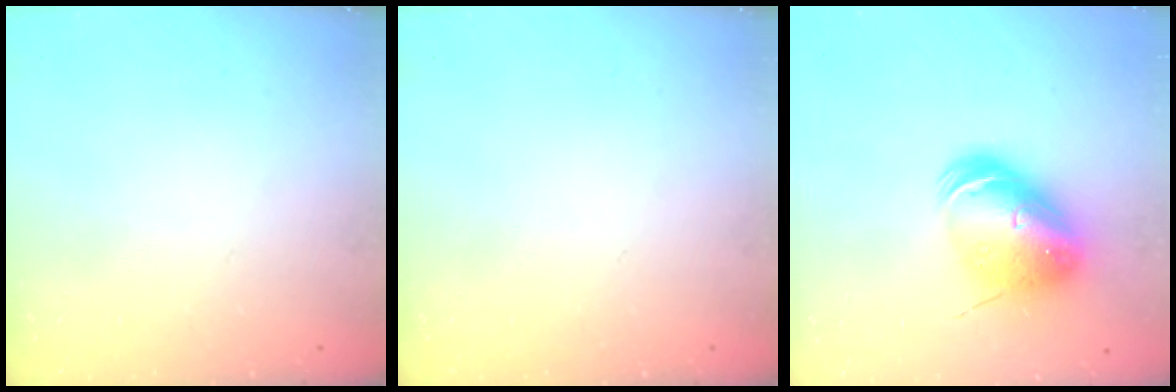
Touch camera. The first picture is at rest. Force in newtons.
{"total": 0.0}
{"total": 13.5, "press": 13.2, "slide": 2.6}